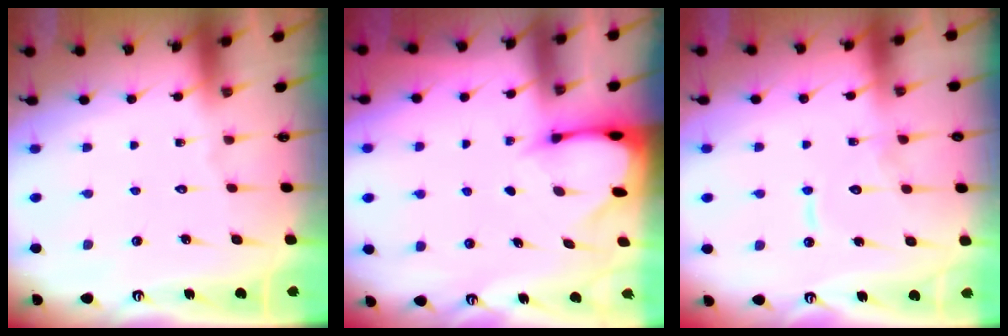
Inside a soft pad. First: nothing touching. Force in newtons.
{"total": 3.0, "press": 3.0, "slide": 0.3}
{"total": 8.9, "press": 8.8, "slide": 0.9}